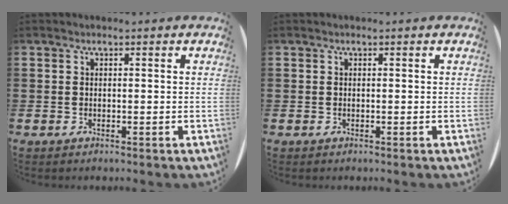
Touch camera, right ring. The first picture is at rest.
{"total": 0.0}